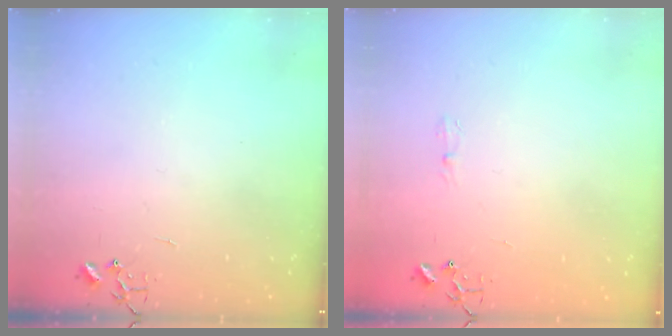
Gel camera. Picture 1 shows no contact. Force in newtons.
{"total": 5.5, "press": 5.4, "slide": 0.6}